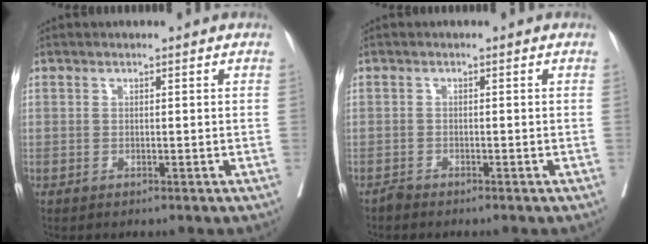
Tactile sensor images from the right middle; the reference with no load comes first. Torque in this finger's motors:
{"motor_torque": [-0.08, -0.17, 0.00, -0.01]}